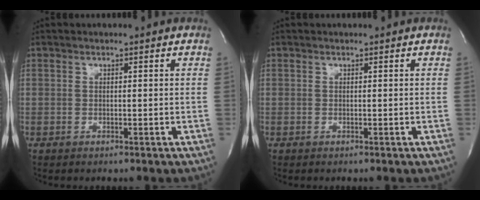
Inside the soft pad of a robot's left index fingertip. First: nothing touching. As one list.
[{"total": 0.0}]